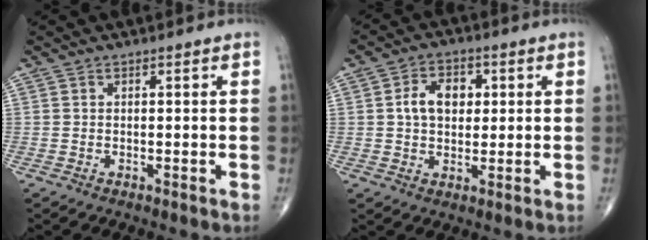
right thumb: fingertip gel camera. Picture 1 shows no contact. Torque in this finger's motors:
{"motor_torque": [0.14, 0.17, 0.63, 0.24, 0.06]}